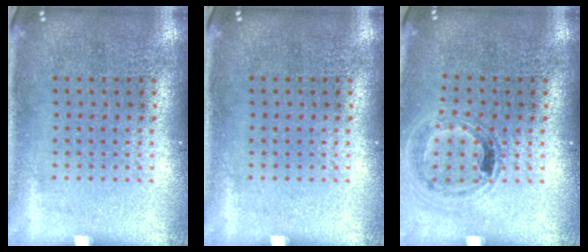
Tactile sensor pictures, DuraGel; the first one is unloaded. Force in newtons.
{"total": 0.0}
{"total": 0.9, "press": 0.9, "slide": 0.1}